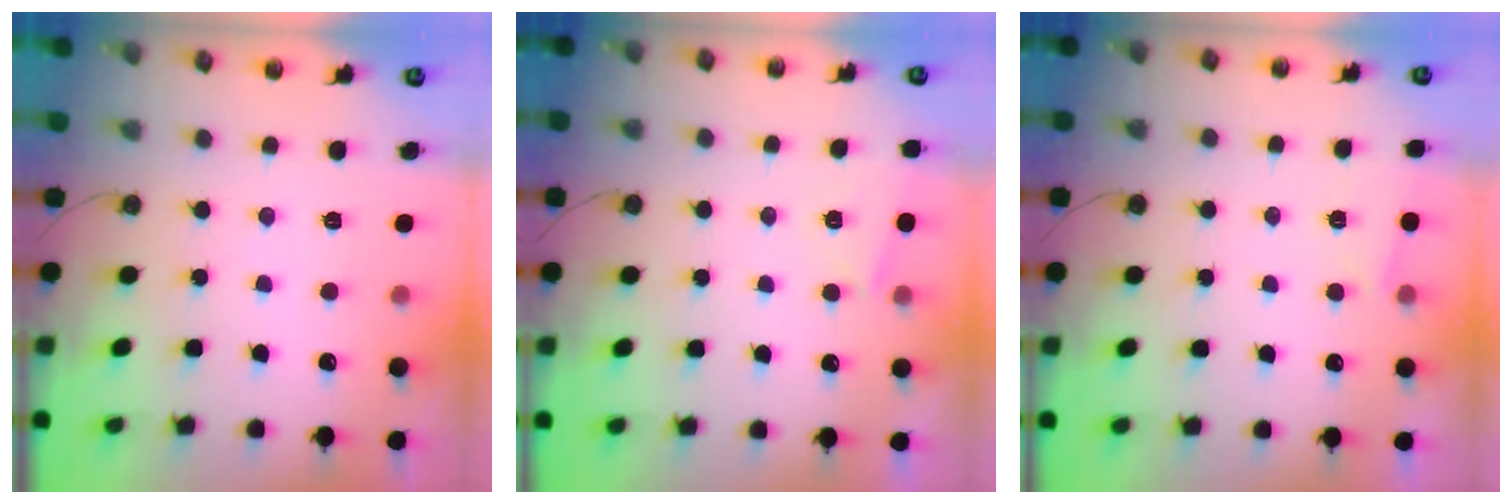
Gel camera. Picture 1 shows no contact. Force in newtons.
{"total": 3.7, "press": 2.4, "slide": 2.8}
{"total": 2.0, "press": 1.9, "slide": 0.3}